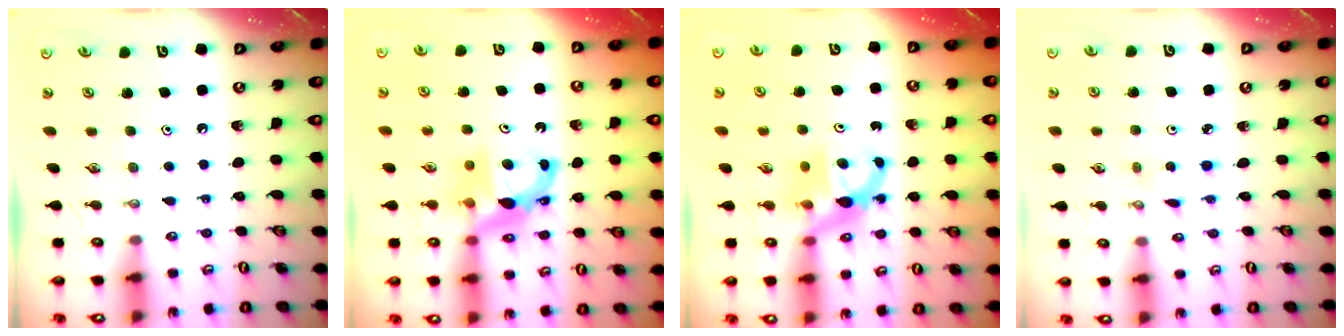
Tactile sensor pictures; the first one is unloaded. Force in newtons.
{"total": 7.1, "press": 7.1, "slide": 0.5}
{"total": 6.9, "press": 6.9, "slide": 0.3}
{"total": 1.3, "press": 1.3, "slide": 0.2}